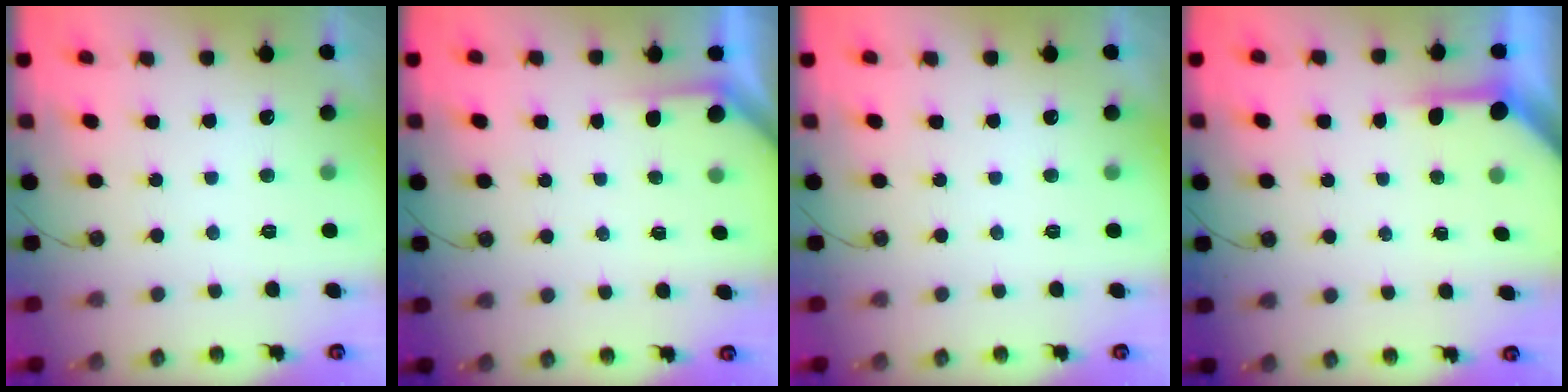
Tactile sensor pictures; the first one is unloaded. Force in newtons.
{"total": 2.2, "press": 2.2, "slide": 0.3}
{"total": 0.0}
{"total": 4.0, "press": 4.0, "slide": 0.5}